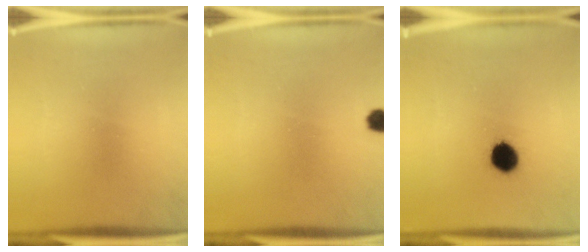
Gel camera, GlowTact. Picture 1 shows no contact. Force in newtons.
{"total": 2.4}
{"total": 8.6}